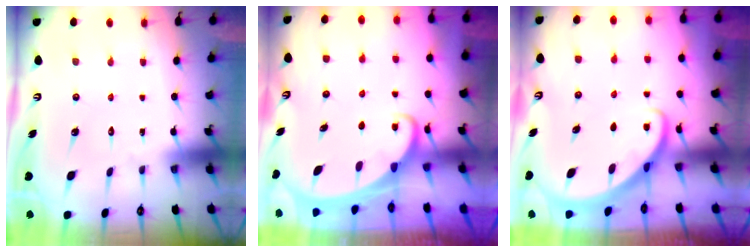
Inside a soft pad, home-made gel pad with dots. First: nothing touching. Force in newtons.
{"total": 2.2, "press": 2.2, "slide": 0.3}
{"total": 2.9, "press": 2.9, "slide": 0.2}